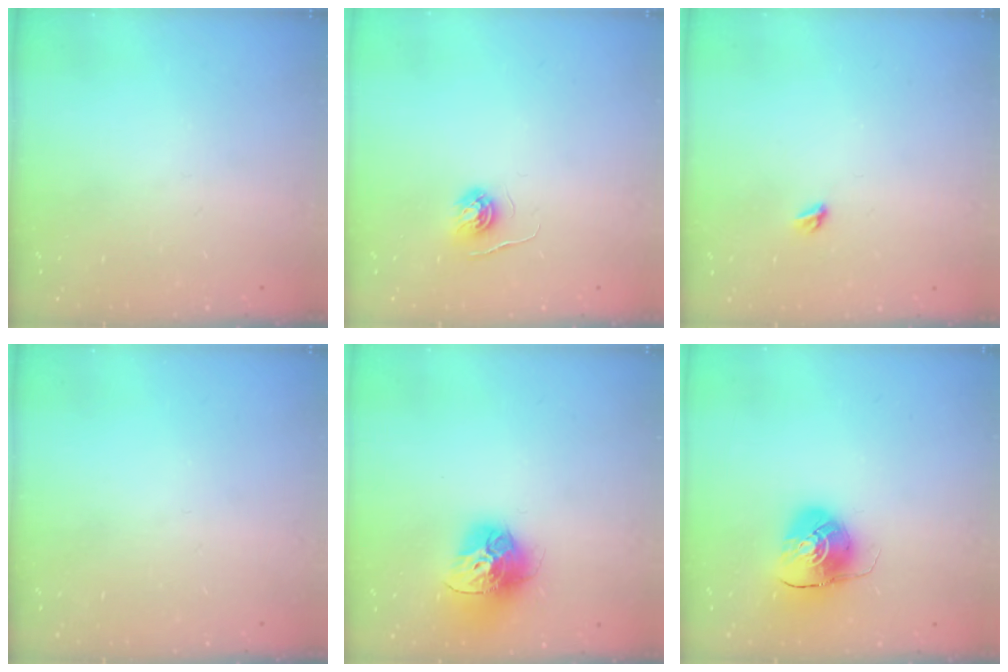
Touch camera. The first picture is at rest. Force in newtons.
{"total": 4.7, "press": 4.6, "slide": 0.4}
{"total": 4.2, "press": 4.2, "slide": 0.5}
{"total": 0.0}
{"total": 15.3, "press": 15.2, "slide": 1.7}
{"total": 9.1, "press": 9.1, "slide": 0.5}